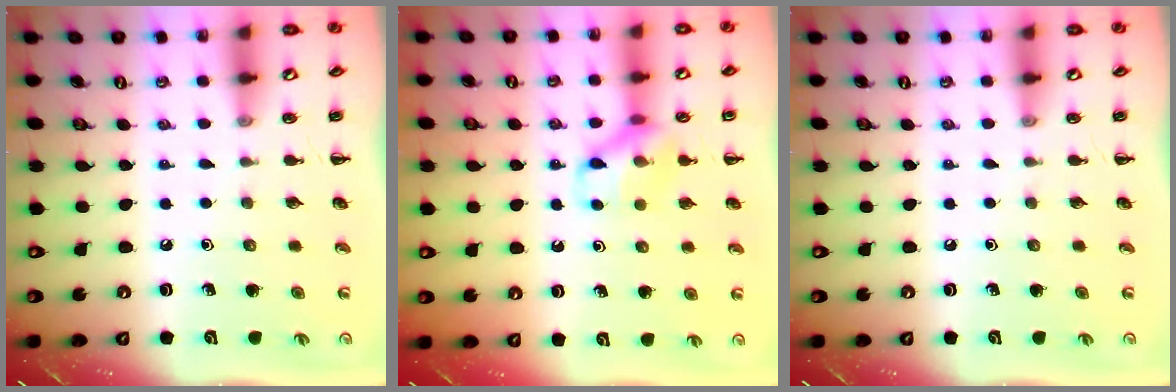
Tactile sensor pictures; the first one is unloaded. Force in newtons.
{"total": 11.8, "press": 11.7, "slide": 1.1}
{"total": 0.0}